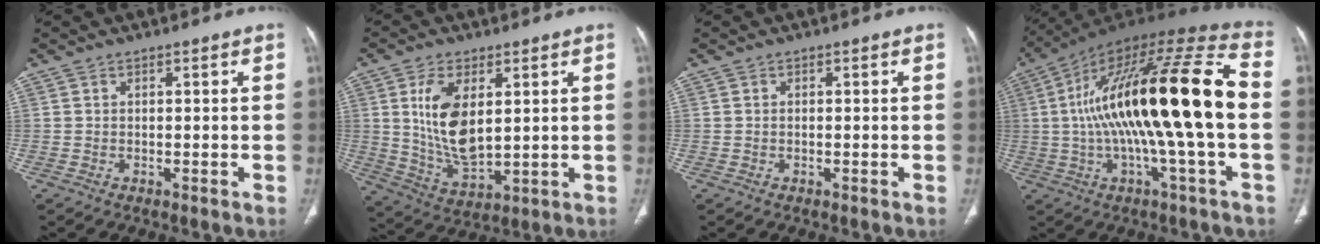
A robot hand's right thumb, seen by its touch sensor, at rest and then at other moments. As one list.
[{"total": 11.8, "force": [2.9, 5.9, 9.8], "torque": [-0.182, -0.025, 0.068]}, {"total": 0.0}, {"total": 28.8, "force": [0.0, 6.0, 28.2], "torque": [-0.504, 0.040, -0.008]}]